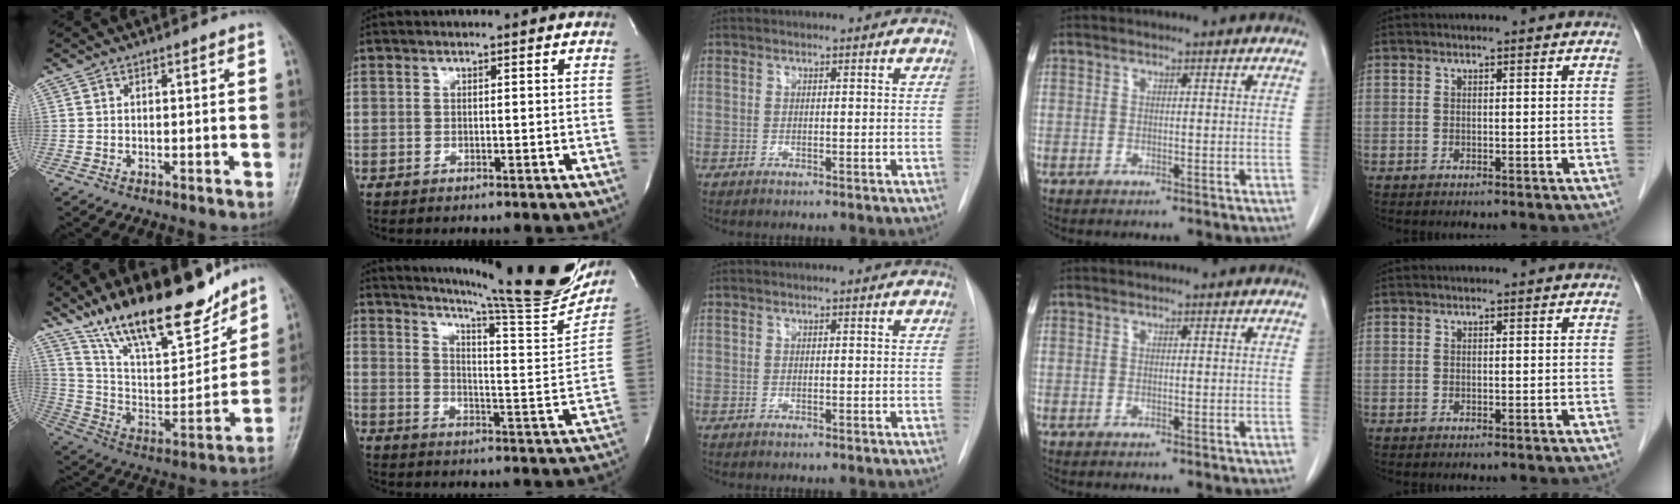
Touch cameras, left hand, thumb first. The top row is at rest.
{"thumb": {"total": 23.3, "force": [17.5, 7.2, 13.6], "torque": [-0.185, -0.079, 0.304]}, "index": {"total": 24.0, "force": [21.2, 0.6, 11.3], "torque": [-0.175, -0.080, 0.271]}}